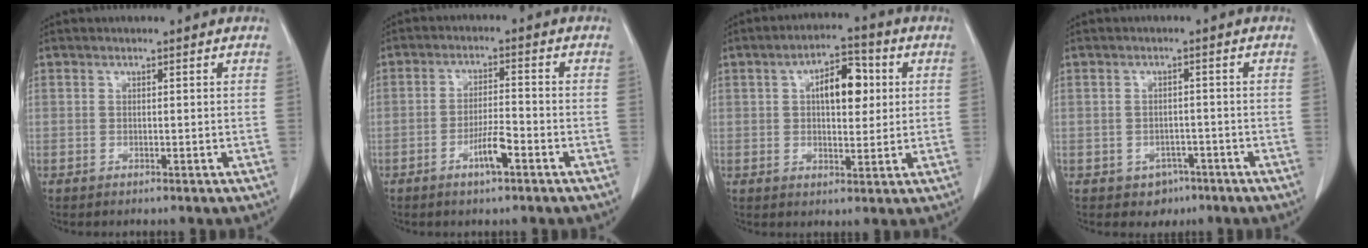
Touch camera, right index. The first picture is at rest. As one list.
[{"total": 4.7, "force": [-2.4, 0.7, 4.0], "torque": [-0.075, -0.001, -0.046]}, {"total": 8.0, "force": [1.8, 3.7, 6.8], "torque": [-0.107, 0.018, 0.028]}, {"total": 3.2, "force": [-1.8, 2.6, 0.7], "torque": [-0.005, 0.010, -0.014]}]